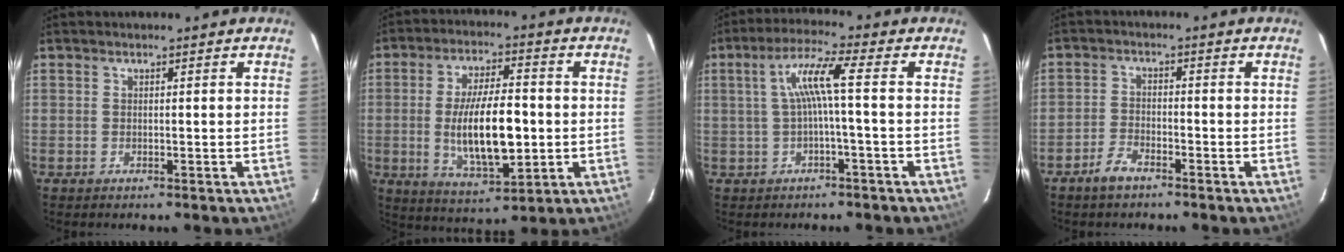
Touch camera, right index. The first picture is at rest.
{"total": 14.8, "force": [-1.5, 5.6, 13.7], "torque": [-0.253, -0.012, -0.015]}
{"total": 6.2, "force": [-0.3, -0.4, 6.2], "torque": [-0.129, 0.008, 0.003]}
{"total": 4.0, "force": [-3.1, 1.5, 1.9], "torque": [-0.054, 0.003, -0.060]}